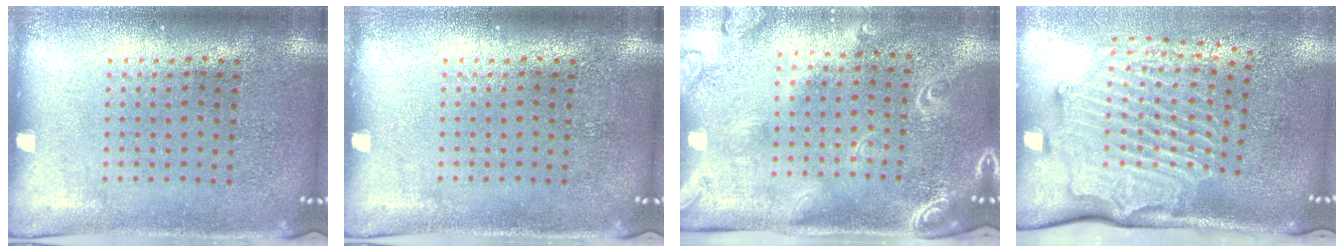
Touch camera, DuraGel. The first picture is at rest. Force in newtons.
{"total": 0.0}
{"total": 2.4, "press": 1.9, "slide": 1.4}
{"total": 3.1, "press": 2.4, "slide": 1.9}